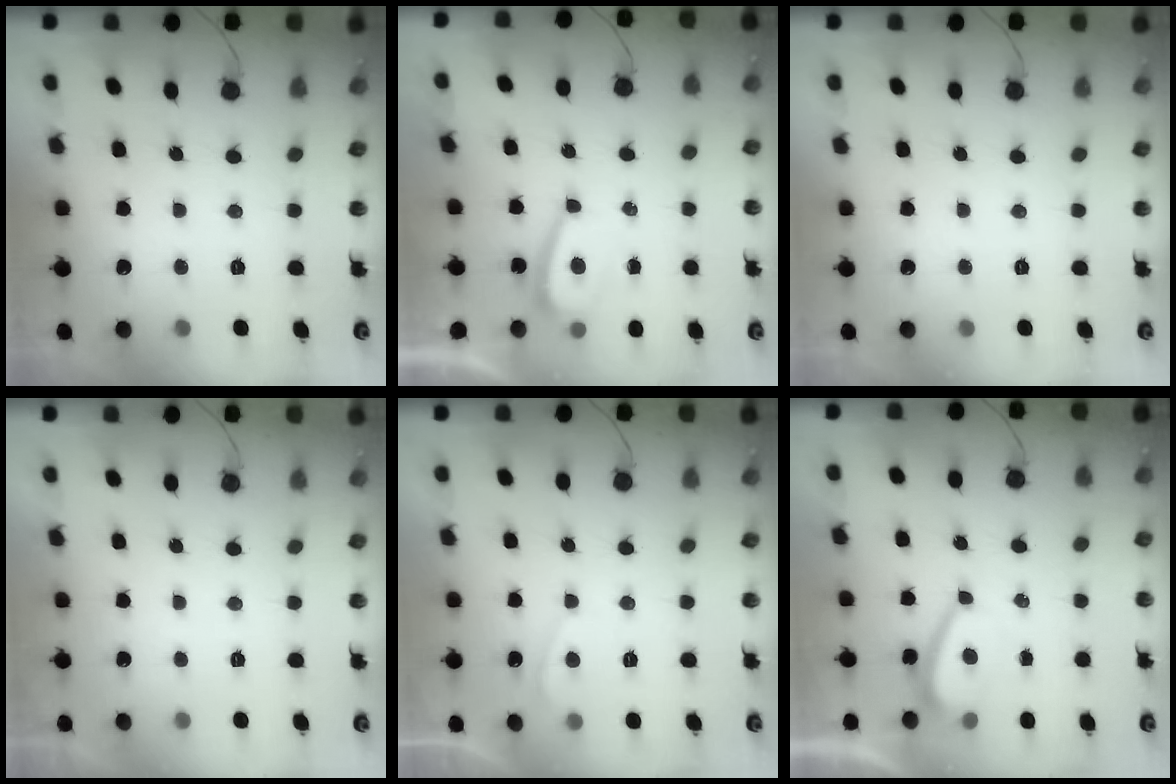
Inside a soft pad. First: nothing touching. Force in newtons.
{"total": 2.4, "press": 2.3, "slide": 0.6}
{"total": 0.0}
{"total": 2.3, "press": 2.2, "slide": 0.4}
{"total": 0.7, "press": 0.5, "slide": 0.4}
{"total": 2.0, "press": 1.9, "slide": 0.6}